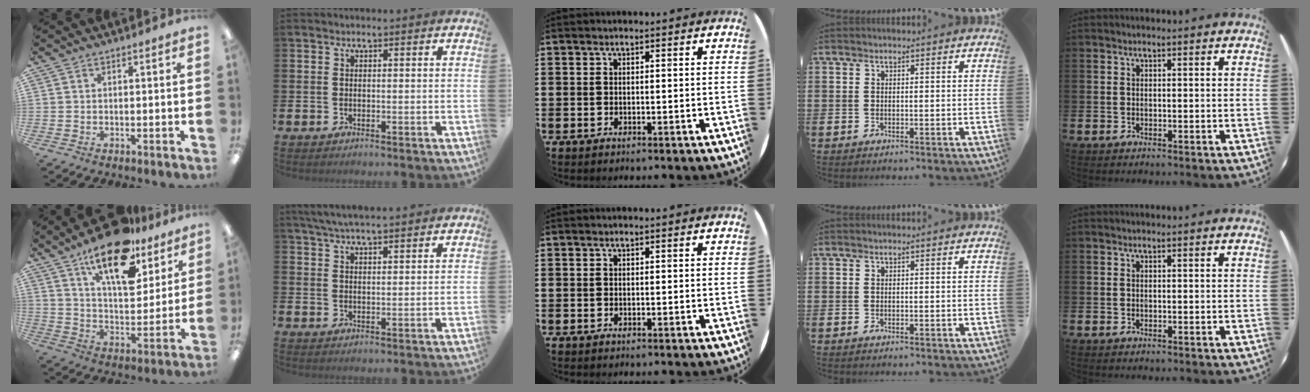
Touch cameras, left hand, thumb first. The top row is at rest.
{"thumb": {"total": 19.0, "force": [13.2, 7.8, 11.3], "torque": [-0.187, -0.068, 0.222]}, "index": {"total": 4.8, "force": [4.6, 0.2, 1.4], "torque": [-0.046, -0.009, 0.086]}}